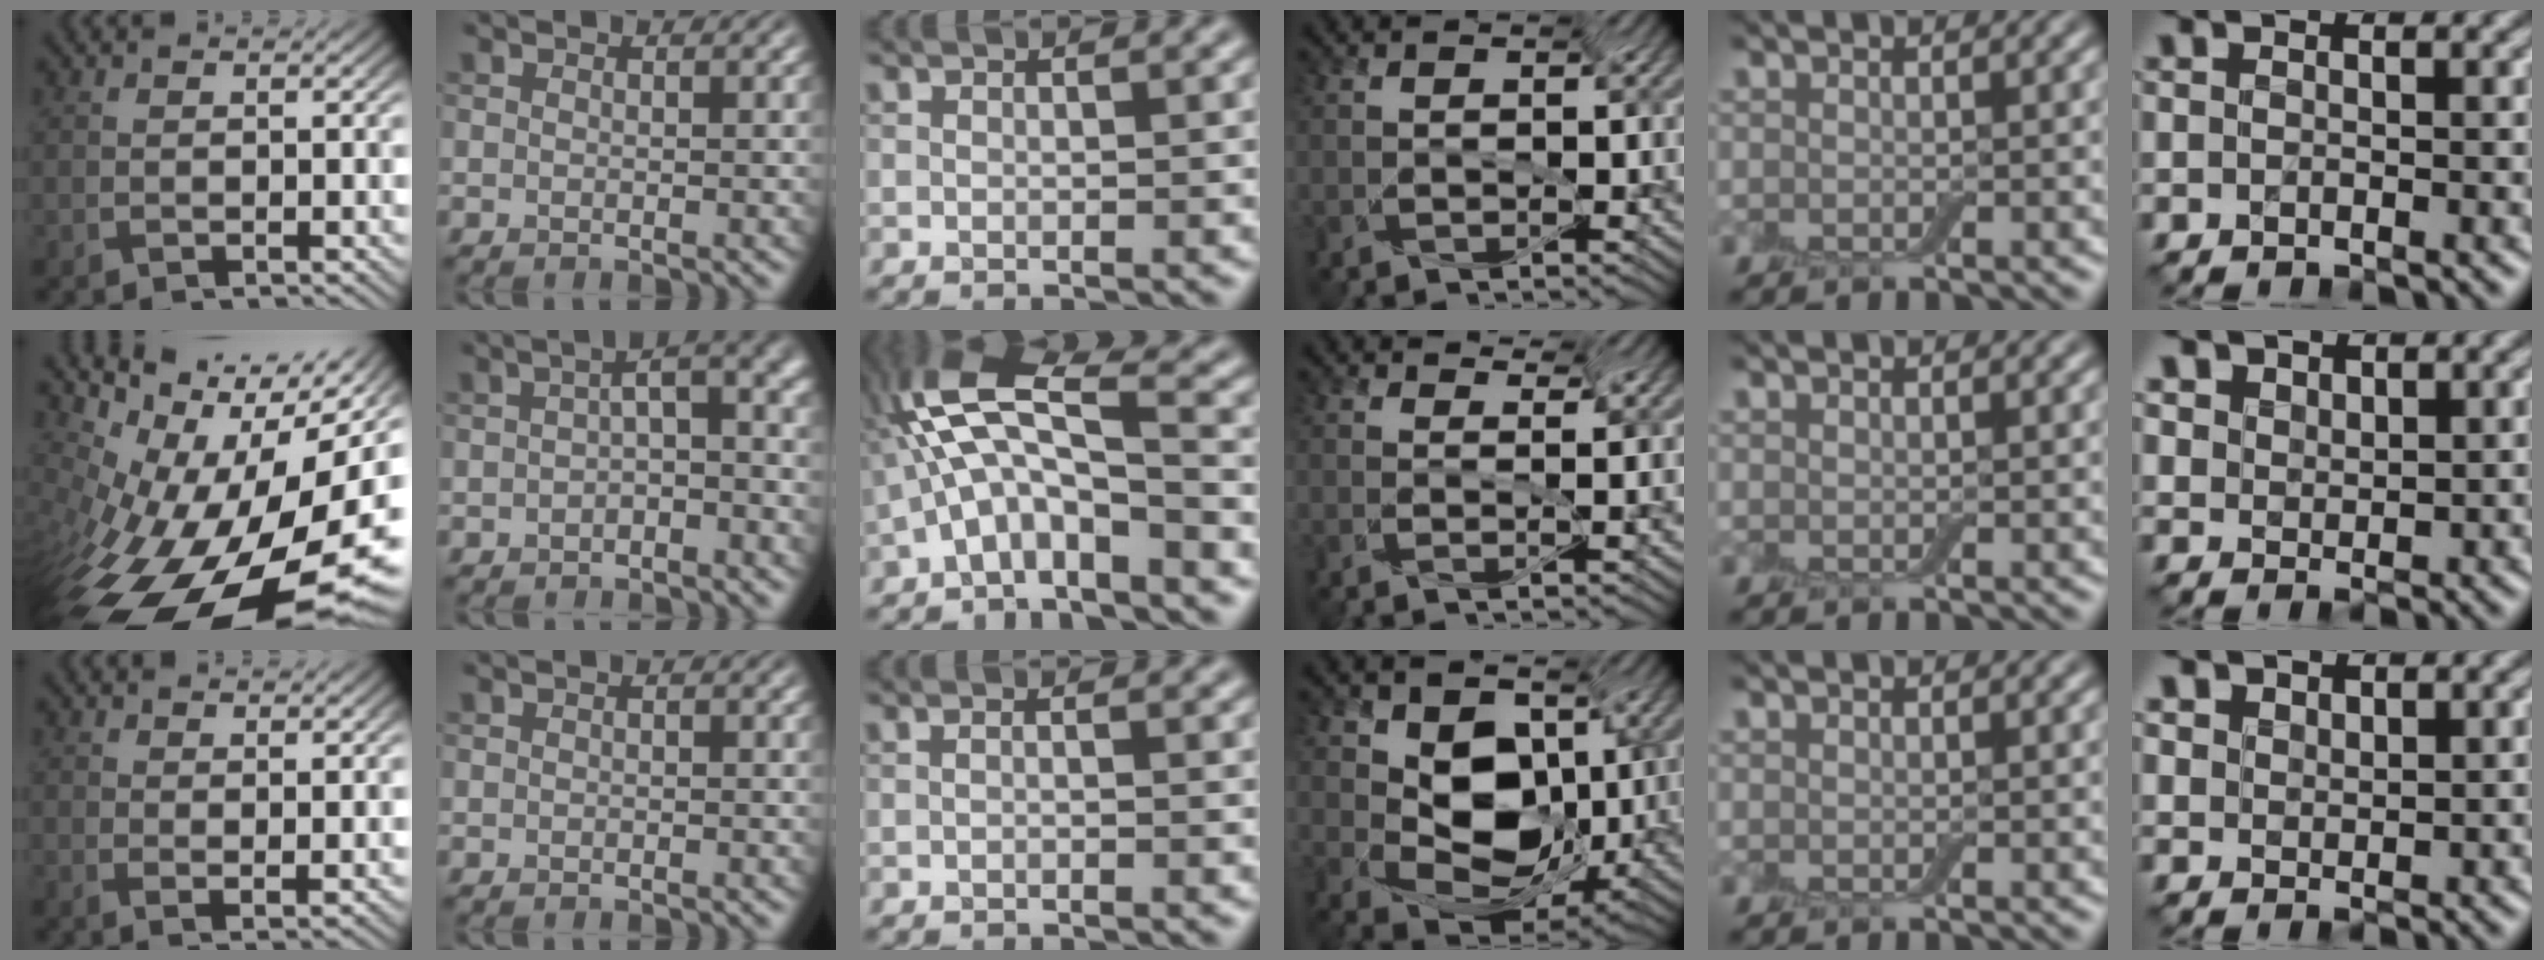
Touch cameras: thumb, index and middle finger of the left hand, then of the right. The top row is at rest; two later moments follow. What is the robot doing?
{"motion": "screw", "object": "jar lid"}